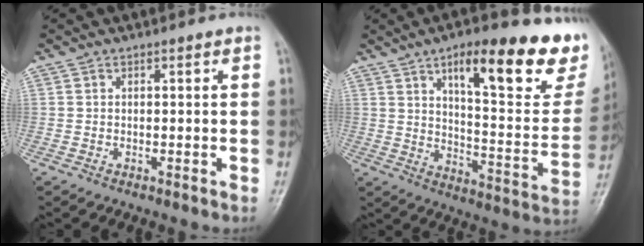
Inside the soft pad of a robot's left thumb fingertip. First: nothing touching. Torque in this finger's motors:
{"motor_torque": [2.07, 1.34, 1.78, -0.98, 0.14]}